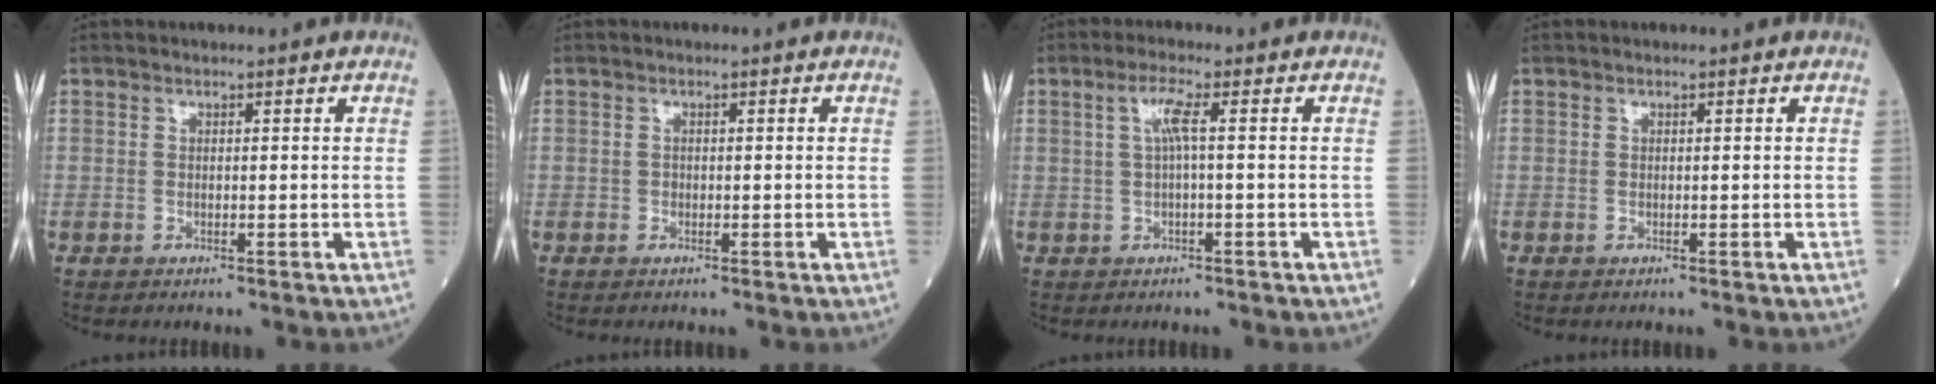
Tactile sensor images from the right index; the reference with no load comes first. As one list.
[{"total": 0.0}, {"total": 3.0, "force": [0.5, 0.0, 2.9], "torque": [-0.061, 0.010, 0.010]}, {"total": 0.0}]